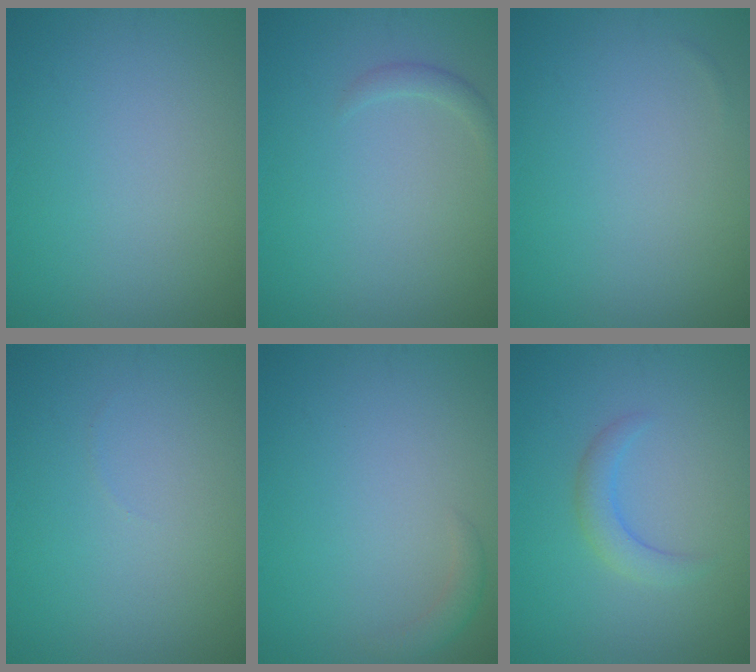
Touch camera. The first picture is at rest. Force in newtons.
{"total": 0.9, "press": 0.9, "slide": 0.1}
{"total": 0.0}
{"total": 0.0}
{"total": 1.1, "press": 1.1, "slide": 0.1}
{"total": 2.0, "press": 2.0, "slide": 0.3}